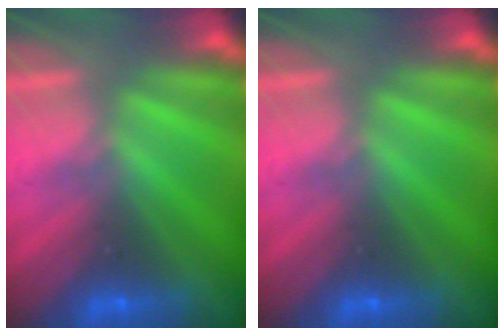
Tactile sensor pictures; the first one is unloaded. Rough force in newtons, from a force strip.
{"total": 0.0}